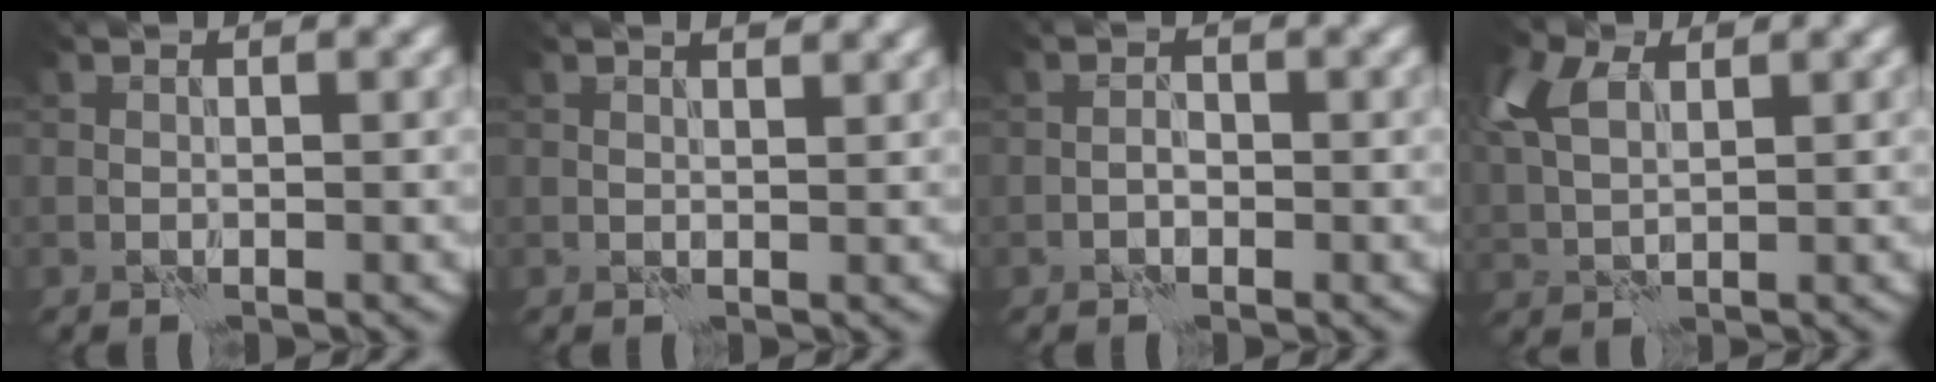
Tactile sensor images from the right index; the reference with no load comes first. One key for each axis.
{"total": 1.5, "fx": 1.3, "fy": 0.3, "fz": 0.8, "tx": -0.012, "ty": -0.004, "tz": 0.015}
{"total": 0.9, "fx": -0.5, "fy": 0.5, "fz": 0.6, "tx": -0.007, "ty": 0.005, "tz": -0.012}
{"total": 5.3, "fx": 2.1, "fy": 3.0, "fz": 3.8, "tx": -0.107, "ty": 0.021, "tz": 0.034}